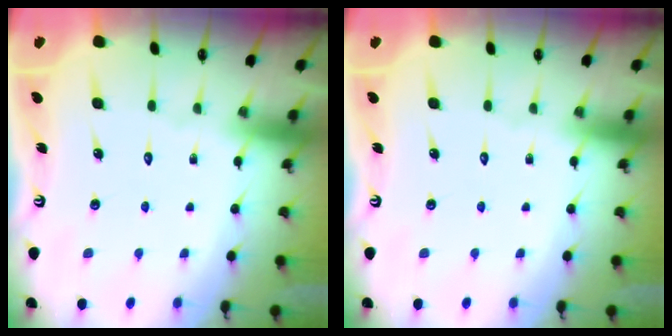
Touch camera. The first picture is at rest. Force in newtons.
{"total": 0.0}